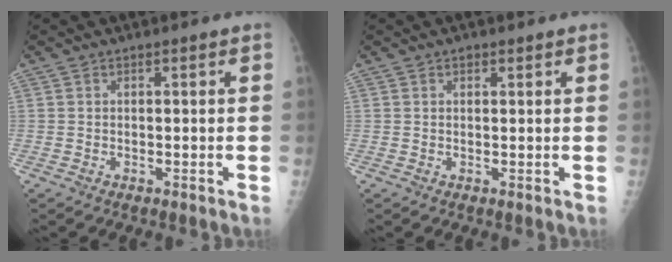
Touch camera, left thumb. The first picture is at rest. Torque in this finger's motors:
{"motor_torque": [-0.25, 0.13, -0.30, -0.34, 0.03]}